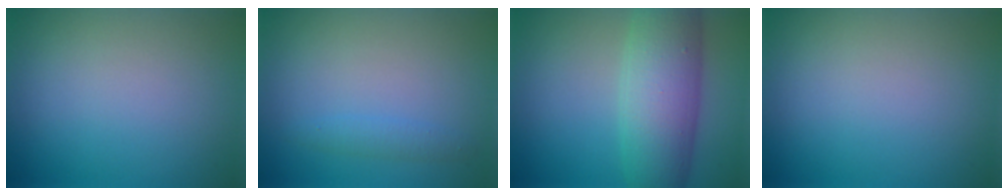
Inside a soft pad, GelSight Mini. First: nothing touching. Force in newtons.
{"total": 1.3, "press": 1.3, "slide": 0.0}
{"total": 8.7, "press": 8.7, "slide": 0.2}
{"total": 0.0}